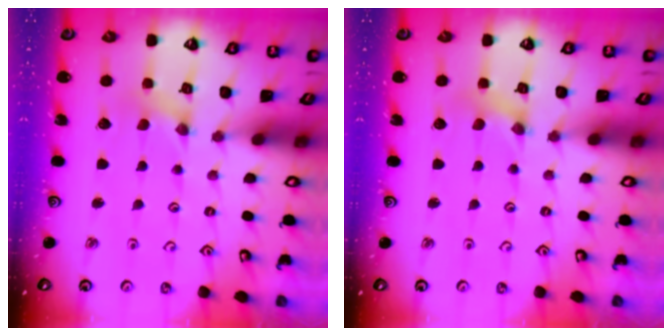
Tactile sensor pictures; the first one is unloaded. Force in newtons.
{"total": 1.5, "press": 1.5, "slide": 0.0}